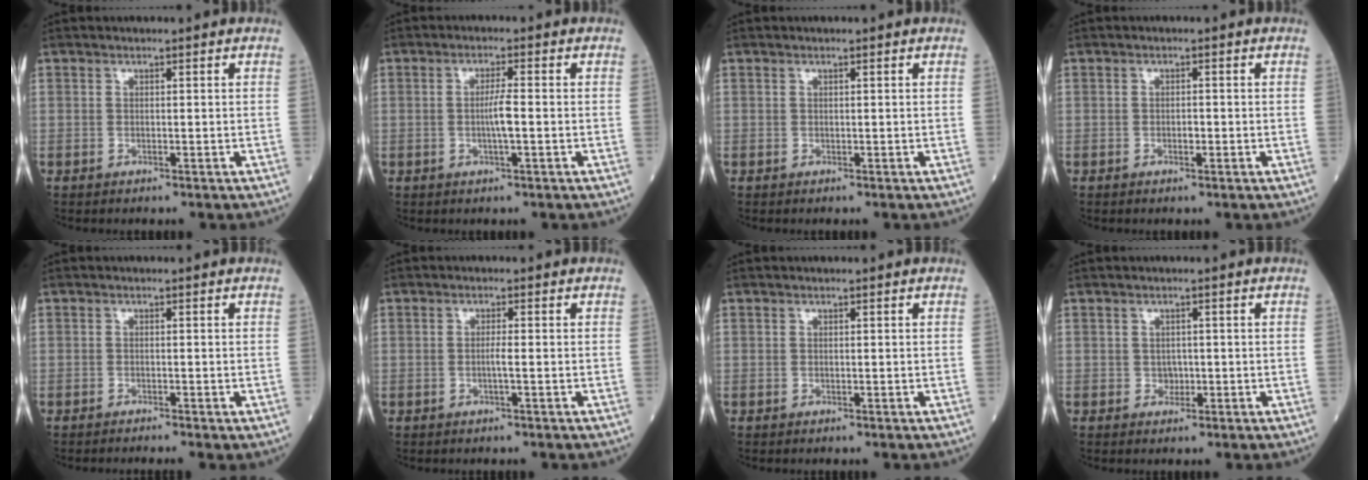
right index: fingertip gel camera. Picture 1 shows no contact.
{"total": 3.1, "force": [-0.6, -0.1, 3.0], "torque": [-0.058, -0.001, -0.010]}
{"total": 0.0}
{"total": 1.1, "force": [-0.5, 0.4, 0.9], "torque": [-0.017, 0.001, -0.007]}
{"total": 1.3, "force": [-1.1, -0.3, 0.7], "torque": [-0.015, -0.001, -0.019]}
{"total": 1.3, "force": [-0.4, -0.2, 1.2], "torque": [-0.025, 0.000, -0.007]}
{"total": 0.0}
{"total": 1.1, "force": [-0.3, 1.0, 0.5], "torque": [-0.006, 0.003, -0.002]}